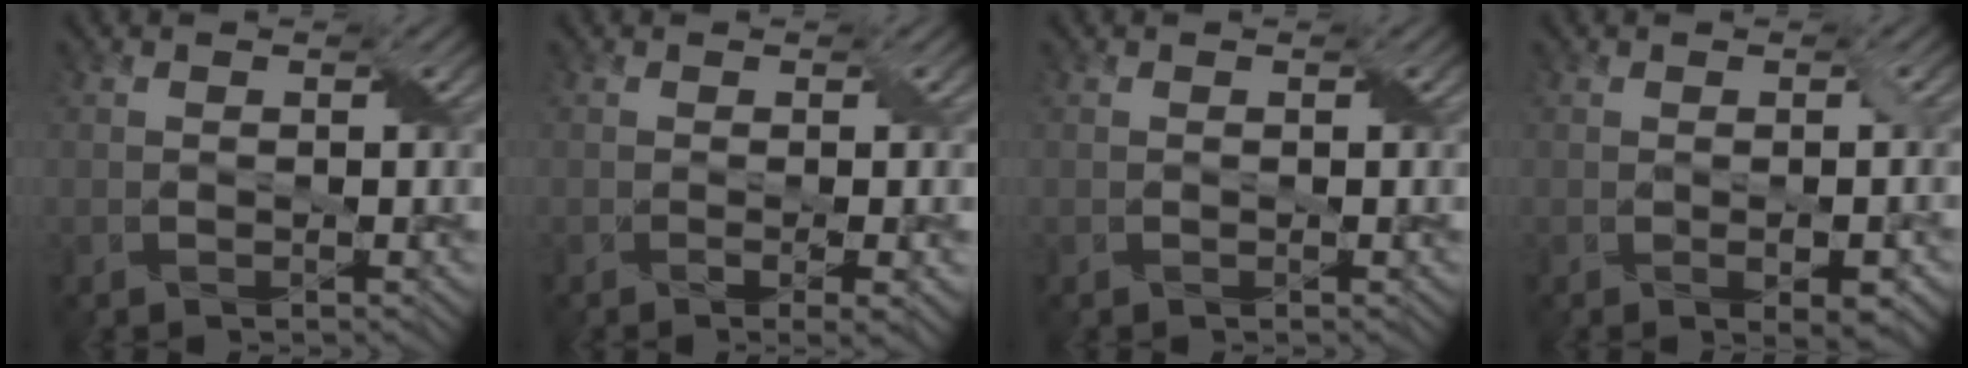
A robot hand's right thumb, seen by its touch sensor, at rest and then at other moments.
{"total": 2.7, "force": [-0.5, 0.4, 2.6], "torque": [-0.048, -0.003, -0.005]}
{"total": 0.0}
{"total": 2.8, "force": [-0.7, 0.9, 2.5], "torque": [-0.041, -0.006, -0.002]}